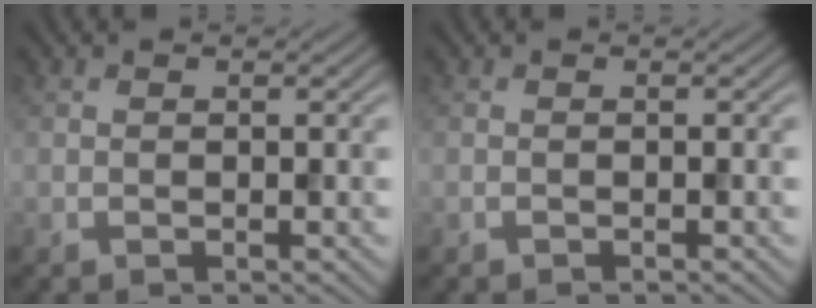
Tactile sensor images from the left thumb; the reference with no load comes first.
{"total": 0.0}